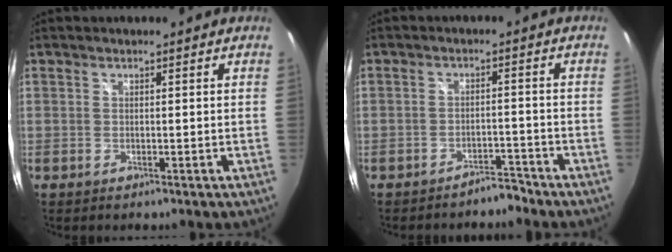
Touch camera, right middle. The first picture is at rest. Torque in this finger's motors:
{"motor_torque": [0.21, -0.43, 0.00, 0.01]}